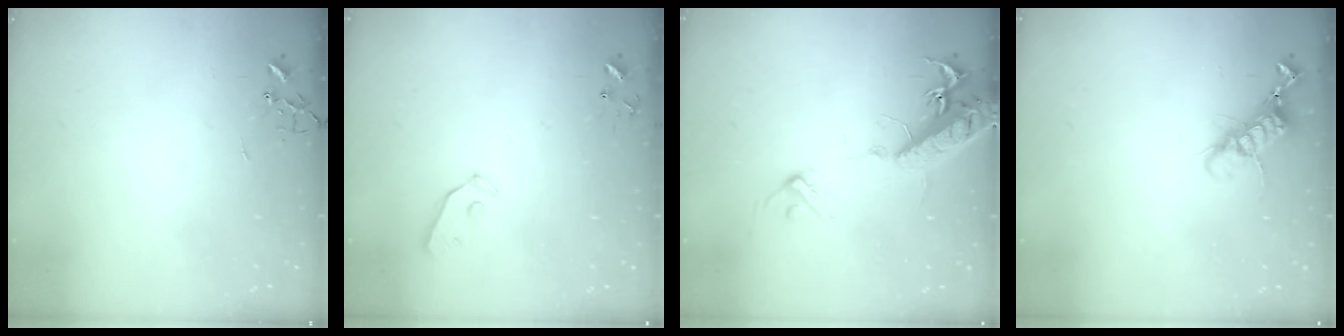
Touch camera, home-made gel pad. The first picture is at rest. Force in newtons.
{"total": 4.0, "press": 4.0, "slide": 0.2}
{"total": 17.9, "press": 17.6, "slide": 3.5}
{"total": 11.9, "press": 11.8, "slide": 0.9}